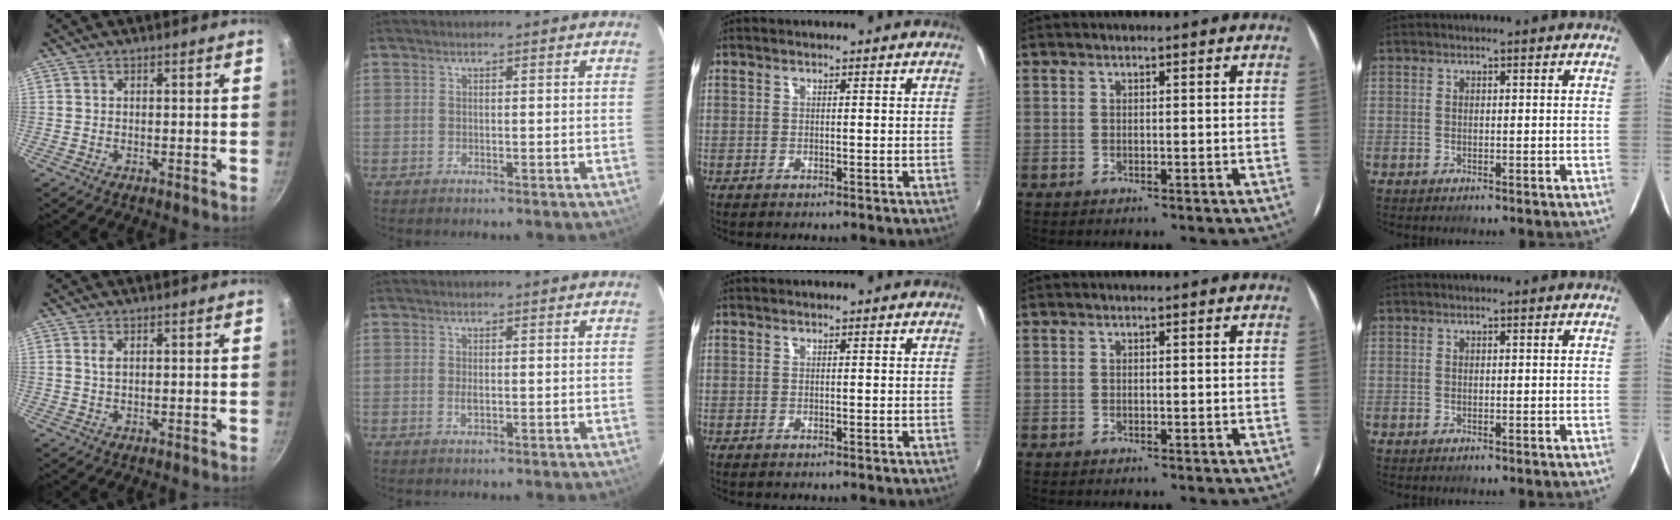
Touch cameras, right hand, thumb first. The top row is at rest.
{"thumb": {"total": 1.4, "force": [0.5, 0.7, 1.2], "torque": [-0.022, 0.000, 0.010]}, "index": {"total": 1.4, "force": [-0.2, 0.7, 1.1], "torque": [-0.022, -0.002, -0.002]}}